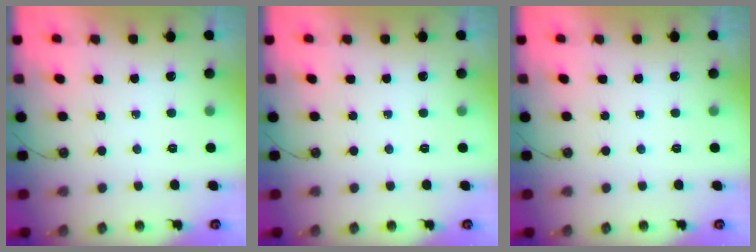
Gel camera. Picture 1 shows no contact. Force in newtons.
{"total": 0.0}
{"total": 0.0}